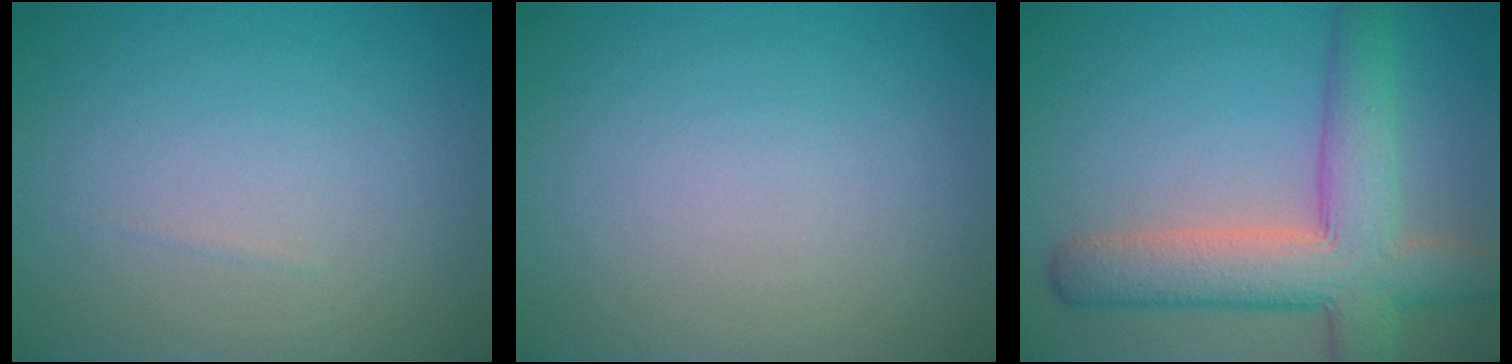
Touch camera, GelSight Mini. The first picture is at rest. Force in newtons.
{"total": 0.0}
{"total": 8.4, "press": 8.4, "slide": 0.6}